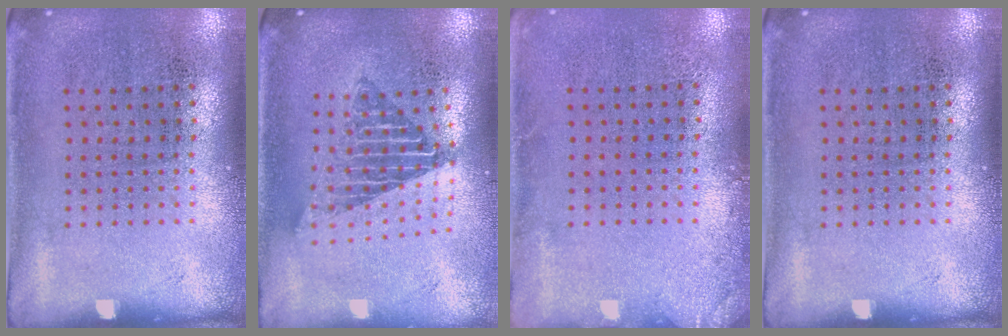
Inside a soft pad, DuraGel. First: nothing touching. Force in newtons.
{"total": 1.6, "press": 1.3, "slide": 0.9}
{"total": 1.2, "press": 1.2, "slide": 0.2}
{"total": 0.0}